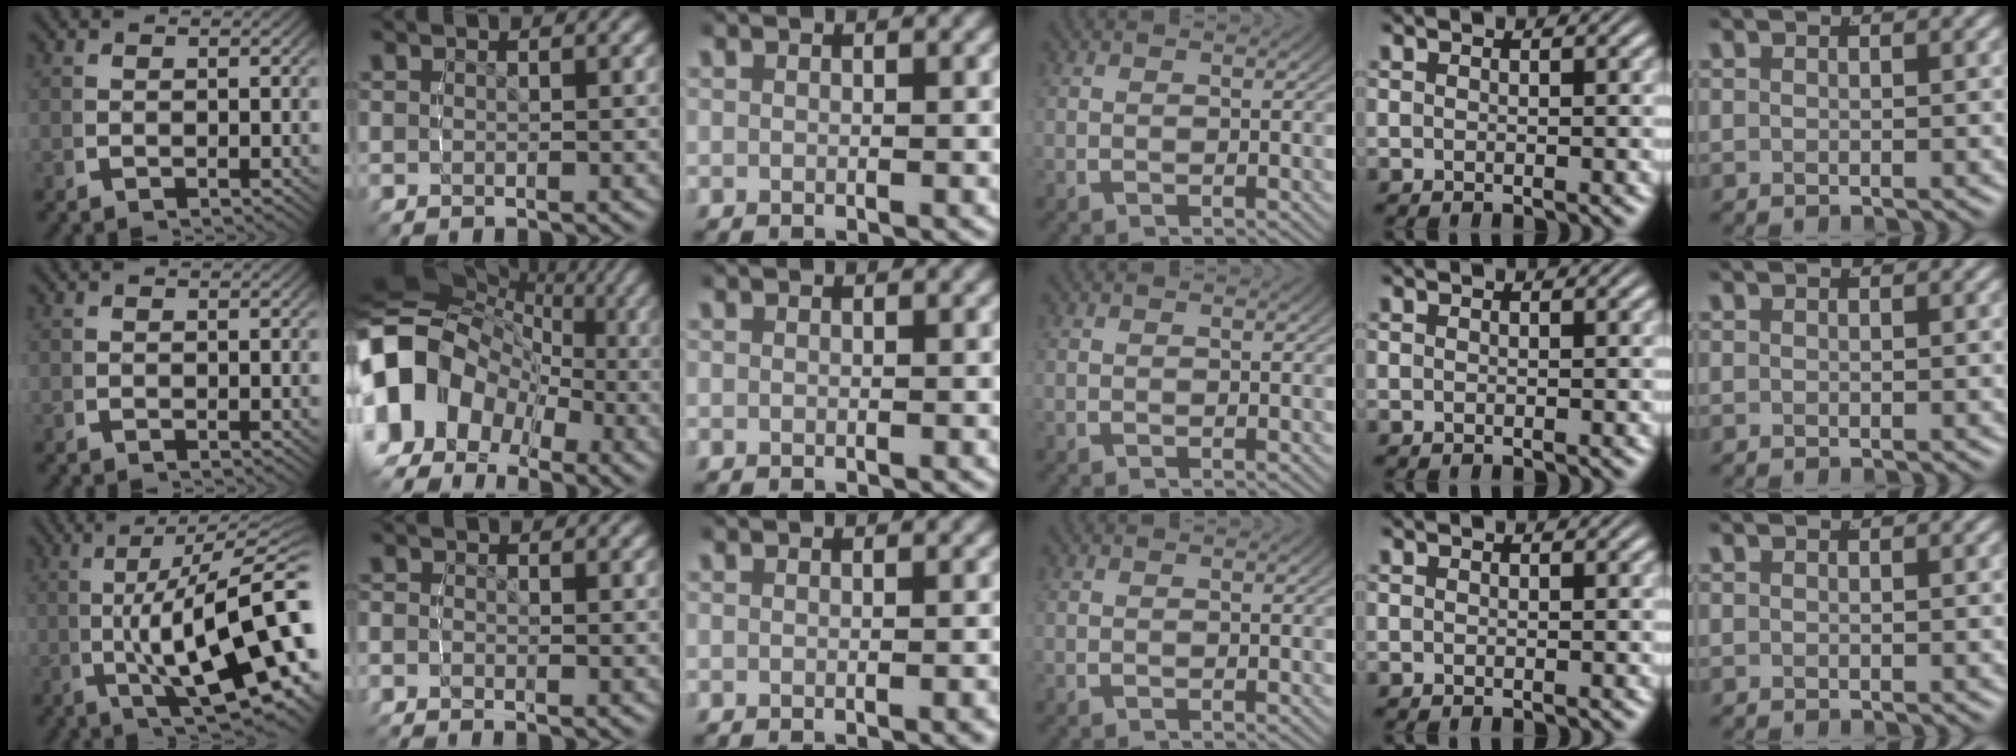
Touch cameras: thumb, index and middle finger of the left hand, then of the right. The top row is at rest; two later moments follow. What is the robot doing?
{"motion": "lift_and_place", "object": "toy banana"}